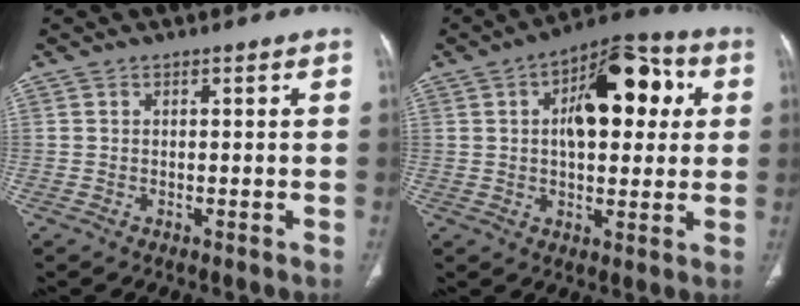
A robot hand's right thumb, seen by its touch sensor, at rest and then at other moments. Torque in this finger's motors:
{"motor_torque": [1.26, 3.75, 1.51, -0.42, 0.14]}